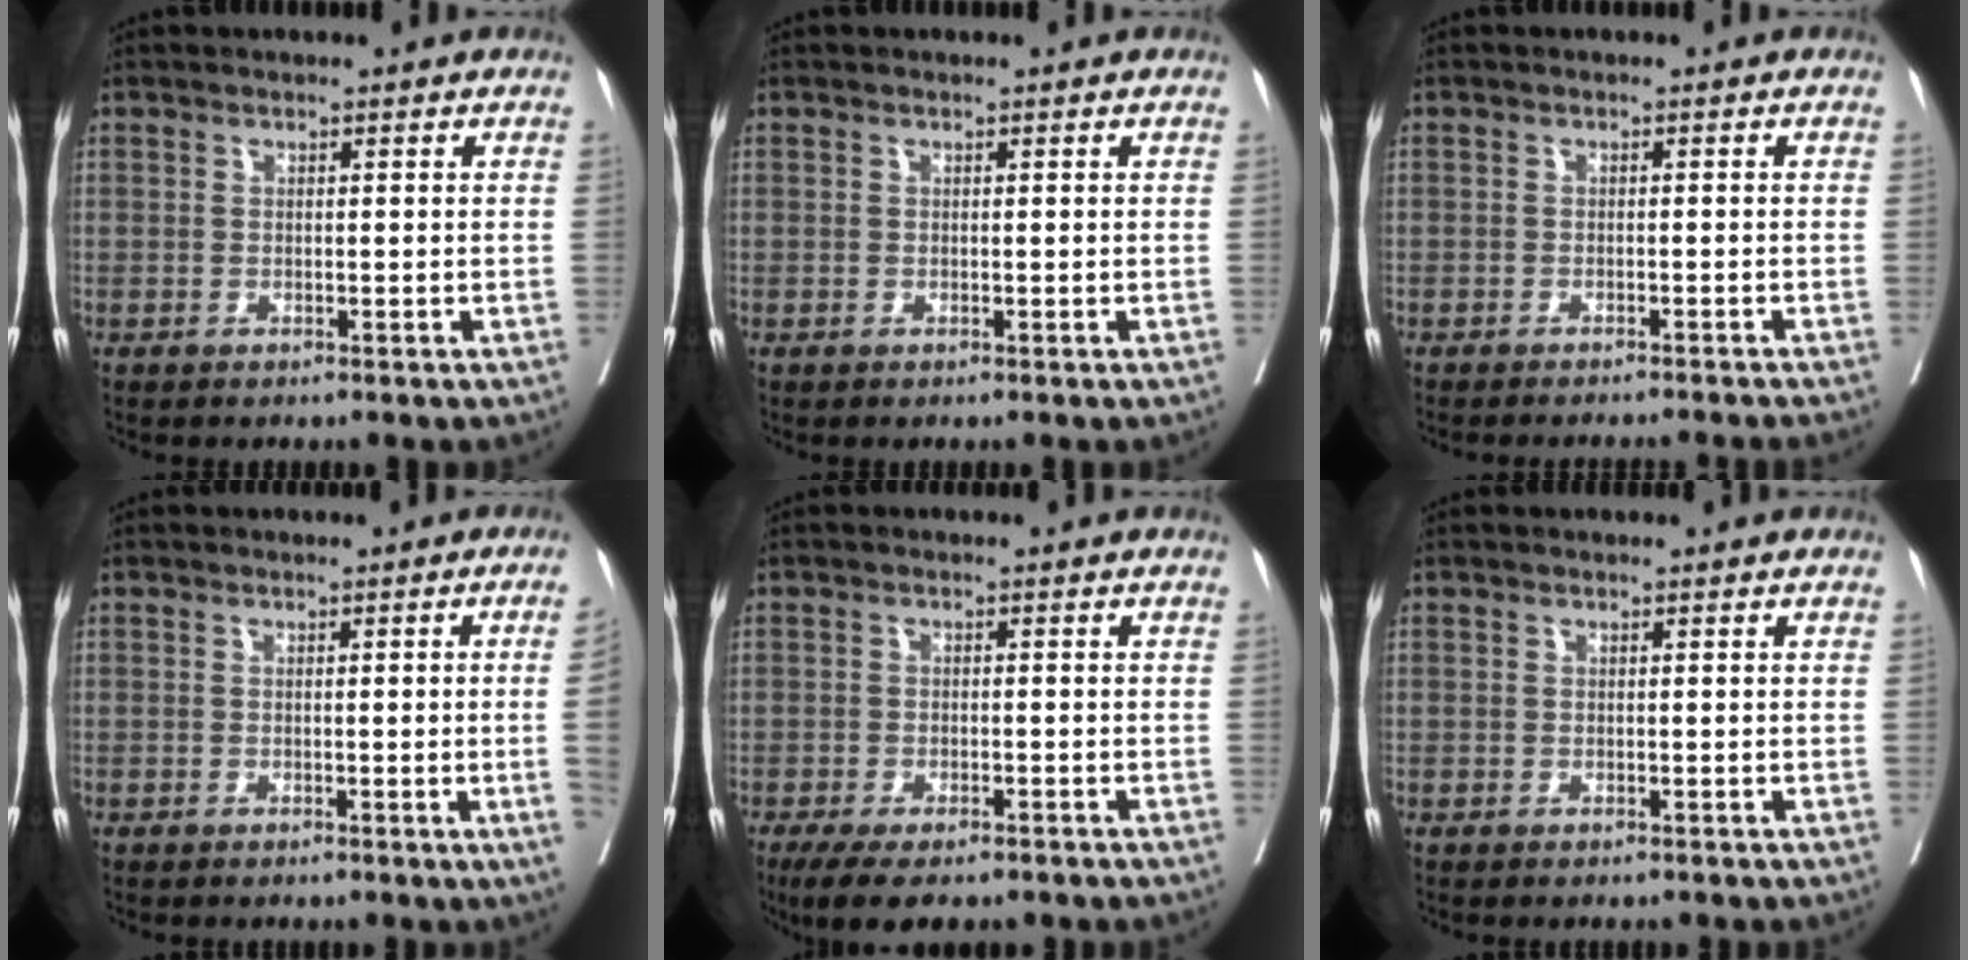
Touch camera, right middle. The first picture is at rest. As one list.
[{"total": 0.0}, {"total": 8.2, "force": [-7.6, -0.7, 2.9], "torque": [-0.014, -0.018, -0.093]}, {"total": 3.2, "force": [-0.5, -1.4, 2.9], "torque": [-0.036, -0.005, -0.003]}, {"total": 7.6, "force": [-5.7, 2.4, 4.4], "torque": [-0.061, -0.012, -0.085]}, {"total": 1.1, "force": [-1.0, 0.3, 0.4], "torque": [-0.008, -0.003, -0.014]}]